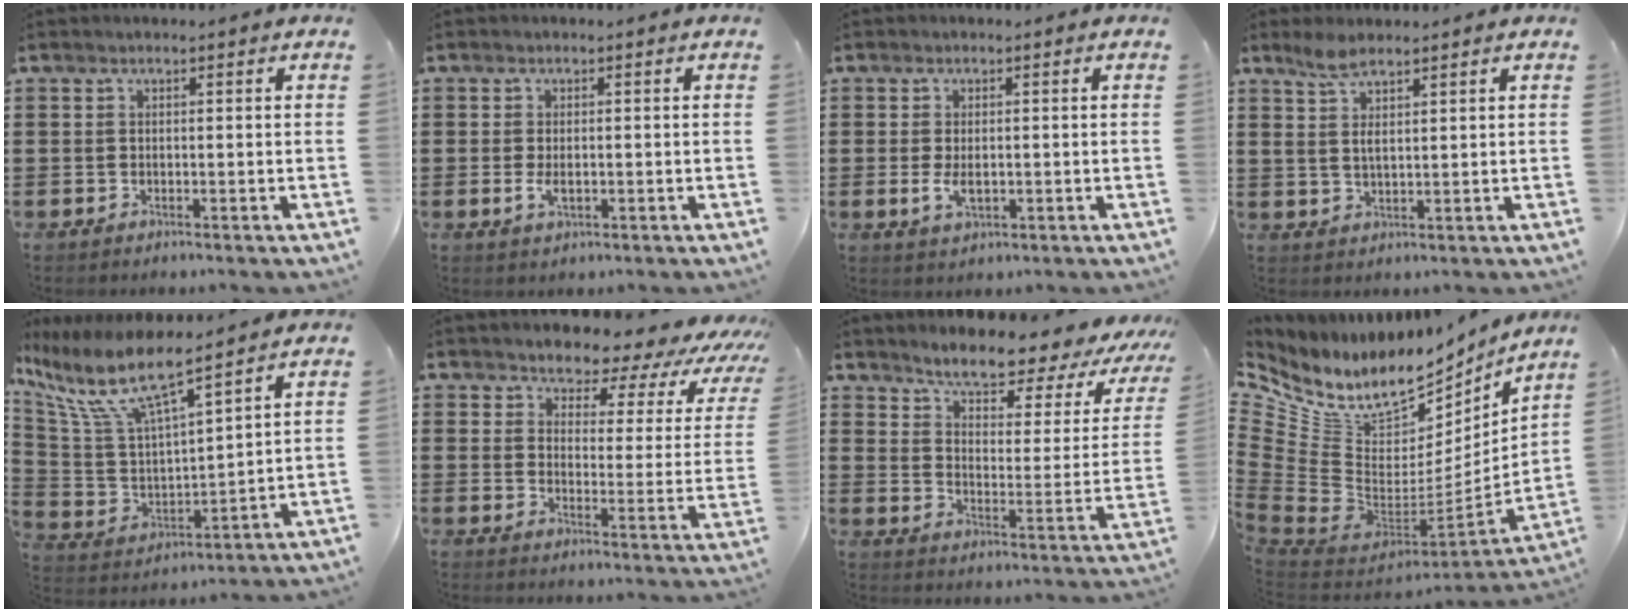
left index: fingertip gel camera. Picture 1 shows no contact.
{"total": 2.4, "force": [-0.3, 1.1, 2.1], "torque": [-0.048, -0.003, -0.007]}
{"total": 3.2, "force": [-0.2, 1.6, 2.7], "torque": [-0.059, -0.001, -0.006]}
{"total": 3.9, "force": [2.4, 1.1, 2.8], "torque": [-0.061, 0.005, 0.044]}
{"total": 10.5, "force": [7.3, 2.3, 7.2], "torque": [-0.173, -0.042, 0.121]}
{"total": 4.5, "force": [4.0, 1.7, 1.1], "torque": [-0.041, -0.034, 0.061]}
{"total": 6.1, "force": [5.4, 1.1, 2.7], "torque": [-0.063, -0.044, 0.081]}
{"total": 10.4, "force": [6.9, 6.3, 4.6], "torque": [-0.134, -0.069, 0.124]}